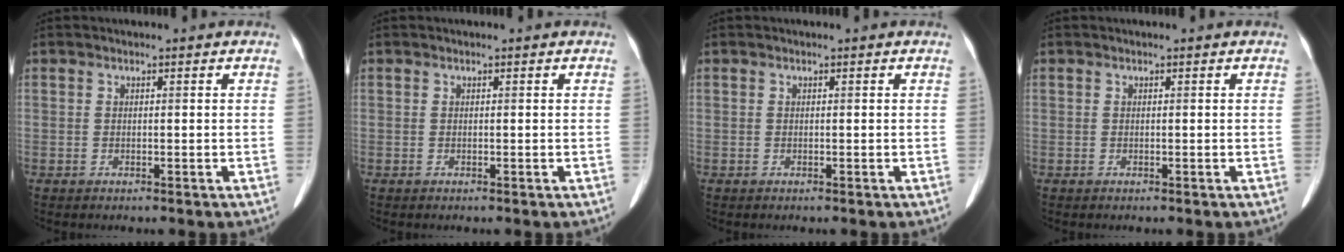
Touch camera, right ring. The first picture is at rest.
{"total": 0.0}
{"total": 0.0}
{"total": 0.0}